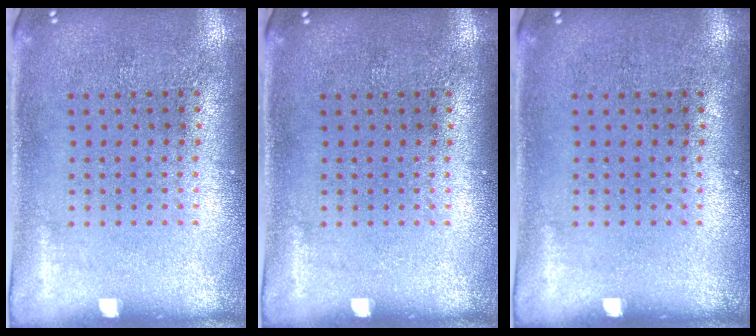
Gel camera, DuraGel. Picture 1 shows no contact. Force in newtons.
{"total": 0.0}
{"total": 0.0}